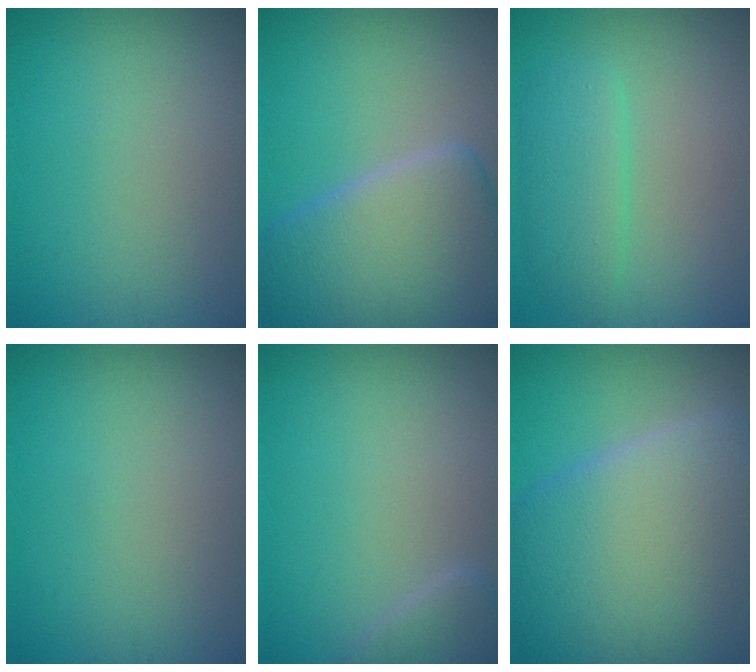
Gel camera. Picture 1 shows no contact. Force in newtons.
{"total": 9.2, "press": 9.2, "slide": 0.8}
{"total": 3.1, "press": 3.1, "slide": 0.3}
{"total": 0.0}
{"total": 1.6, "press": 1.6, "slide": 0.2}
{"total": 14.0, "press": 14.0, "slide": 0.4}